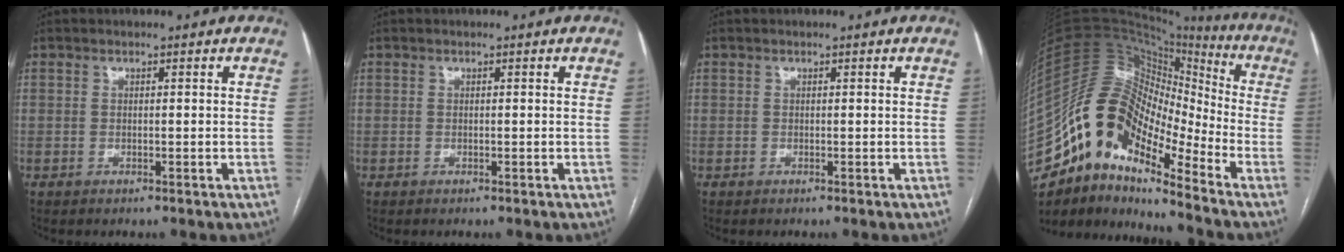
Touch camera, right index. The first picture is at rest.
{"total": 0.0}
{"total": 0.0}
{"total": 18.7, "force": [-12.6, 7.1, 11.8], "torque": [-0.213, 0.062, -0.227]}